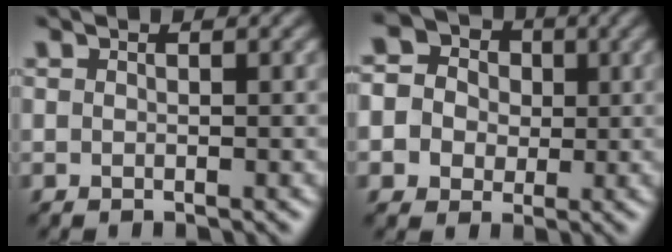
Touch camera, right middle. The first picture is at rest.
{"total": 6.8, "force": [0.0, 6.4, 2.3], "torque": [-0.052, 0.037, -0.029]}